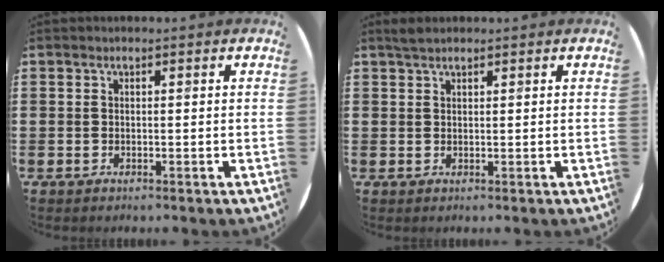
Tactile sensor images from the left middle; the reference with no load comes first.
{"total": 1.6, "force": [1.4, 0.5, 0.4], "torque": [-0.003, 0.001, 0.026]}